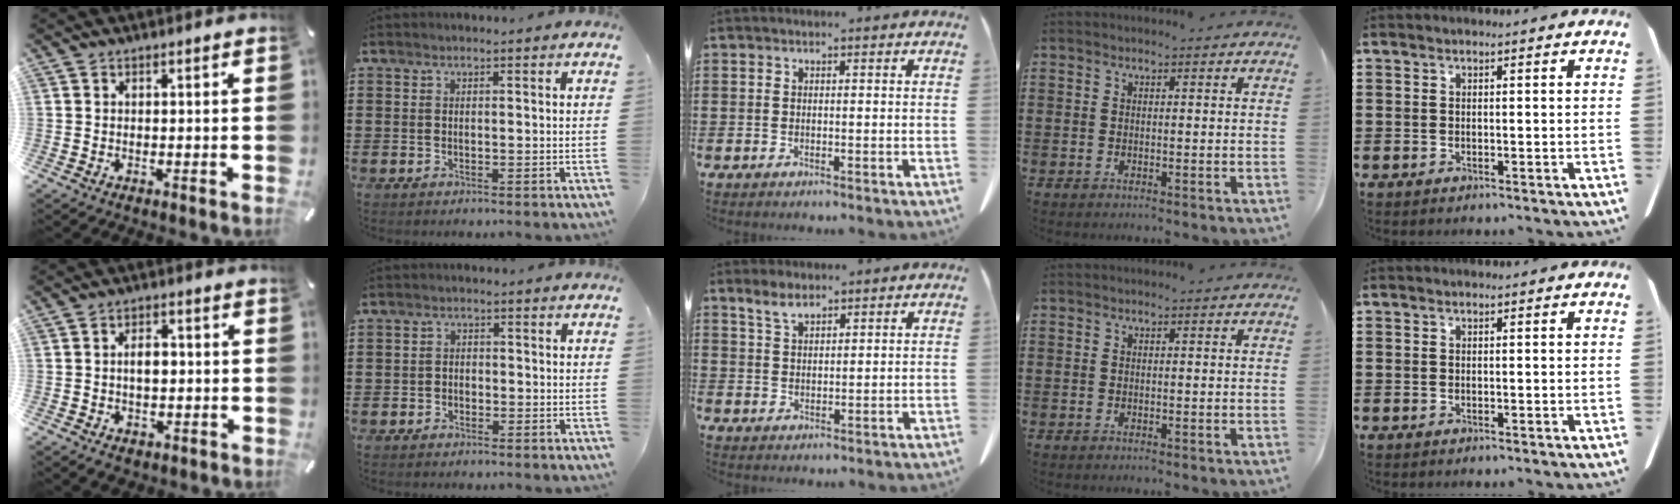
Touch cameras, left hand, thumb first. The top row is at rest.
{"thumb": {"total": 5.9, "force": [-0.6, 4.2, 4.1], "torque": [-0.053, 0.003, -0.014]}, "index": {"total": 1.4, "force": [-1.0, 0.9, 0.1], "torque": [-0.007, 0.003, -0.023]}, "middle": {"total": 3.4, "force": [2.4, 1.5, 1.8], "torque": [-0.042, 0.004, 0.045]}}